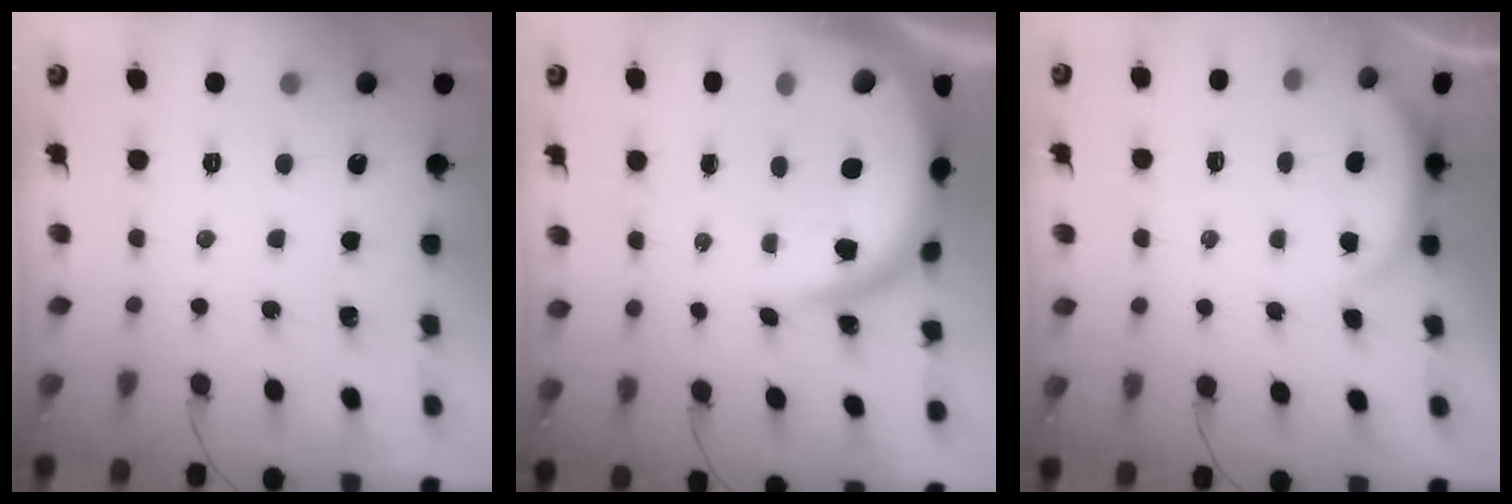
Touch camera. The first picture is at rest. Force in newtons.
{"total": 18.0, "press": 17.9, "slide": 1.6}
{"total": 2.9, "press": 2.2, "slide": 1.8}